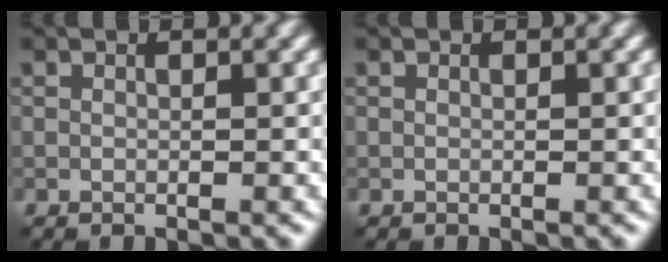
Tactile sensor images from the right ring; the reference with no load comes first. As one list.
[{"total": 0.0}]